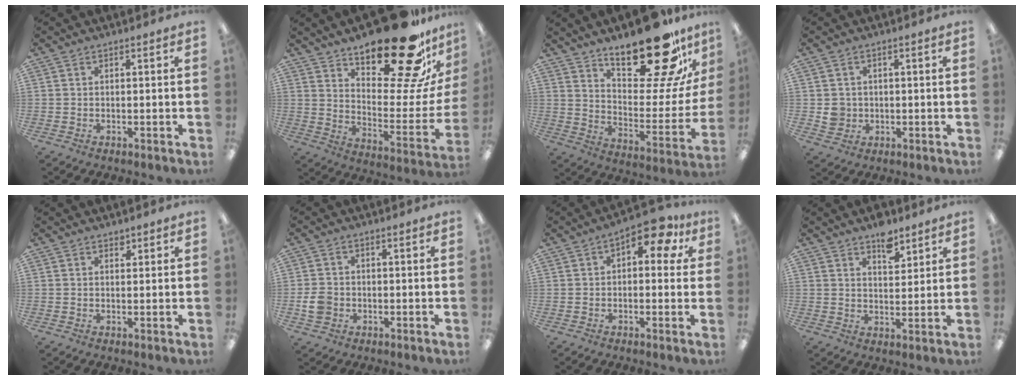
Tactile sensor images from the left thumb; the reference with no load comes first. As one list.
[{"total": 26.5, "force": [20.2, 8.6, 14.9], "torque": [-0.189, -0.146, 0.328]}, {"total": 24.7, "force": [18.6, 7.6, 14.4], "torque": [-0.197, -0.133, 0.303]}, {"total": 3.8, "force": [0.2, 3.7, 0.8], "torque": [-0.004, 0.002, 0.004]}, {"total": 1.3, "force": [1.1, 0.7, 0.4], "torque": [0.008, -0.006, 0.017]}, {"total": 4.5, "force": [-1.0, 3.8, 2.2], "torque": [-0.041, 0.000, -0.021]}, {"total": 8.8, "force": [3.8, 4.1, 6.8], "torque": [-0.087, -0.017, 0.058]}, {"total": 6.1, "force": [4.7, 3.0, 2.5], "torque": [-0.015, -0.031, 0.077]}]